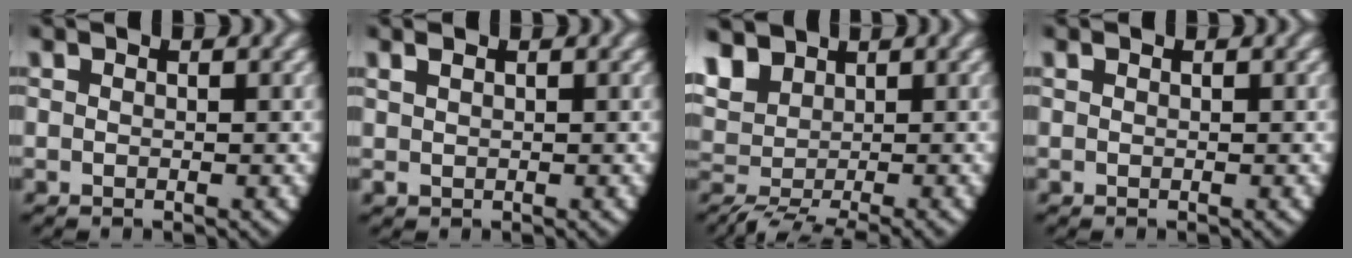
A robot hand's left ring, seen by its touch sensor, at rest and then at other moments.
{"total": 0.8, "force": [0.4, 0.5, 0.4], "torque": [-0.017, -0.008, 0.018]}
{"total": 7.3, "force": [-2.3, 5.4, 4.3], "torque": [-0.087, -0.033, -0.012]}
{"total": 0.0}